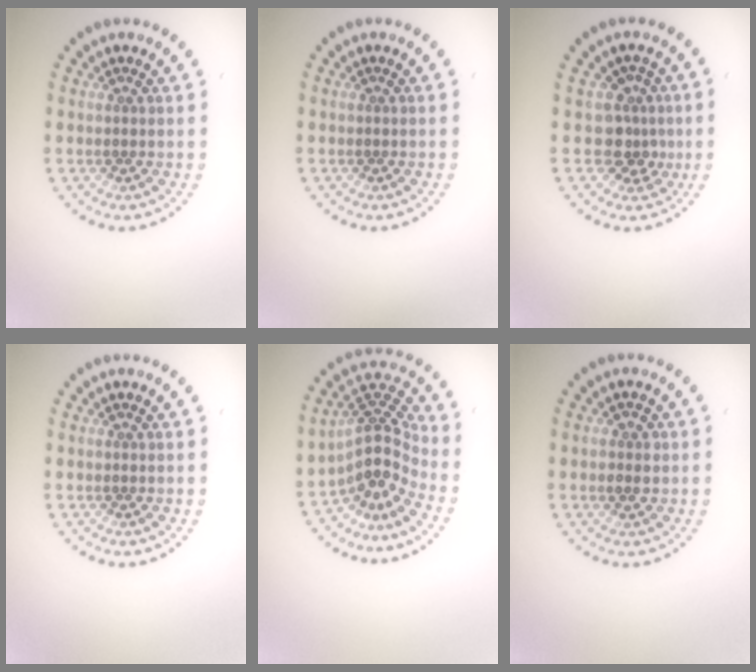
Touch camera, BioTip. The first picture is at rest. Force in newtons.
{"total": 0.0}
{"total": 2.7, "press": 2.1, "slide": 1.7}
{"total": 0.0}
{"total": 4.6, "press": 3.1, "slide": 3.3}
{"total": 1.5, "press": 1.4, "slide": 0.4}